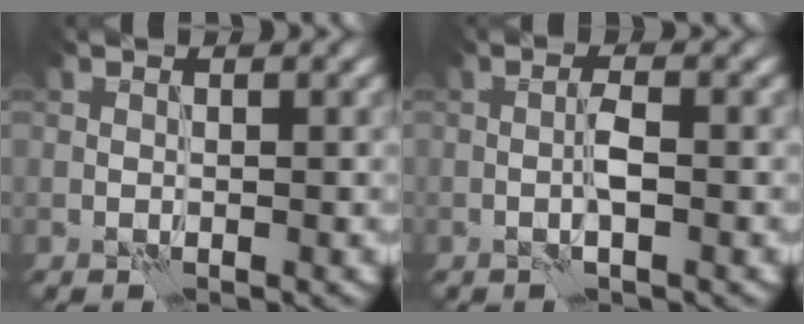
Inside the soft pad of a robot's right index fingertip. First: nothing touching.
{"total": 1.3, "force": [-0.2, 0.1, 1.3], "torque": [-0.027, 0.003, -0.006]}